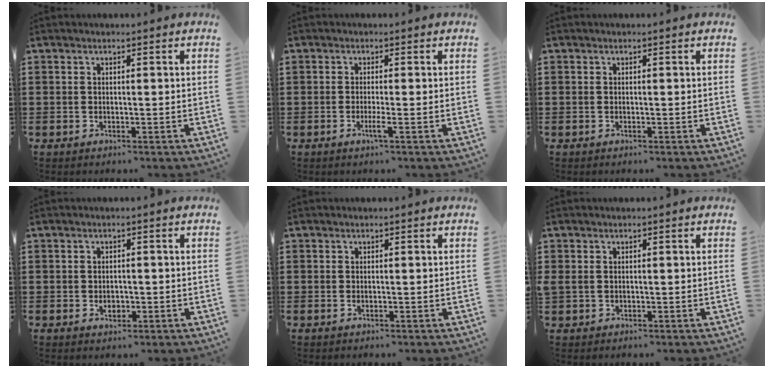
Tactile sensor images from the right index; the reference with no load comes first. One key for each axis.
{"total": 2.1, "fx": -0.9, "fy": -0.3, "fz": 1.9, "tx": -0.040, "ty": -0.012, "tz": -0.019}
{"total": 0.0}
{"total": 1.5, "fx": -0.4, "fy": 1.0, "fz": 1.1, "tx": -0.022, "ty": 0.000, "tz": -0.008}
{"total": 0.0}
{"total": 0.9, "fx": 0.1, "fy": 0.8, "fz": 0.5, "tx": -0.012, "ty": 0.005, "tz": 0.002}